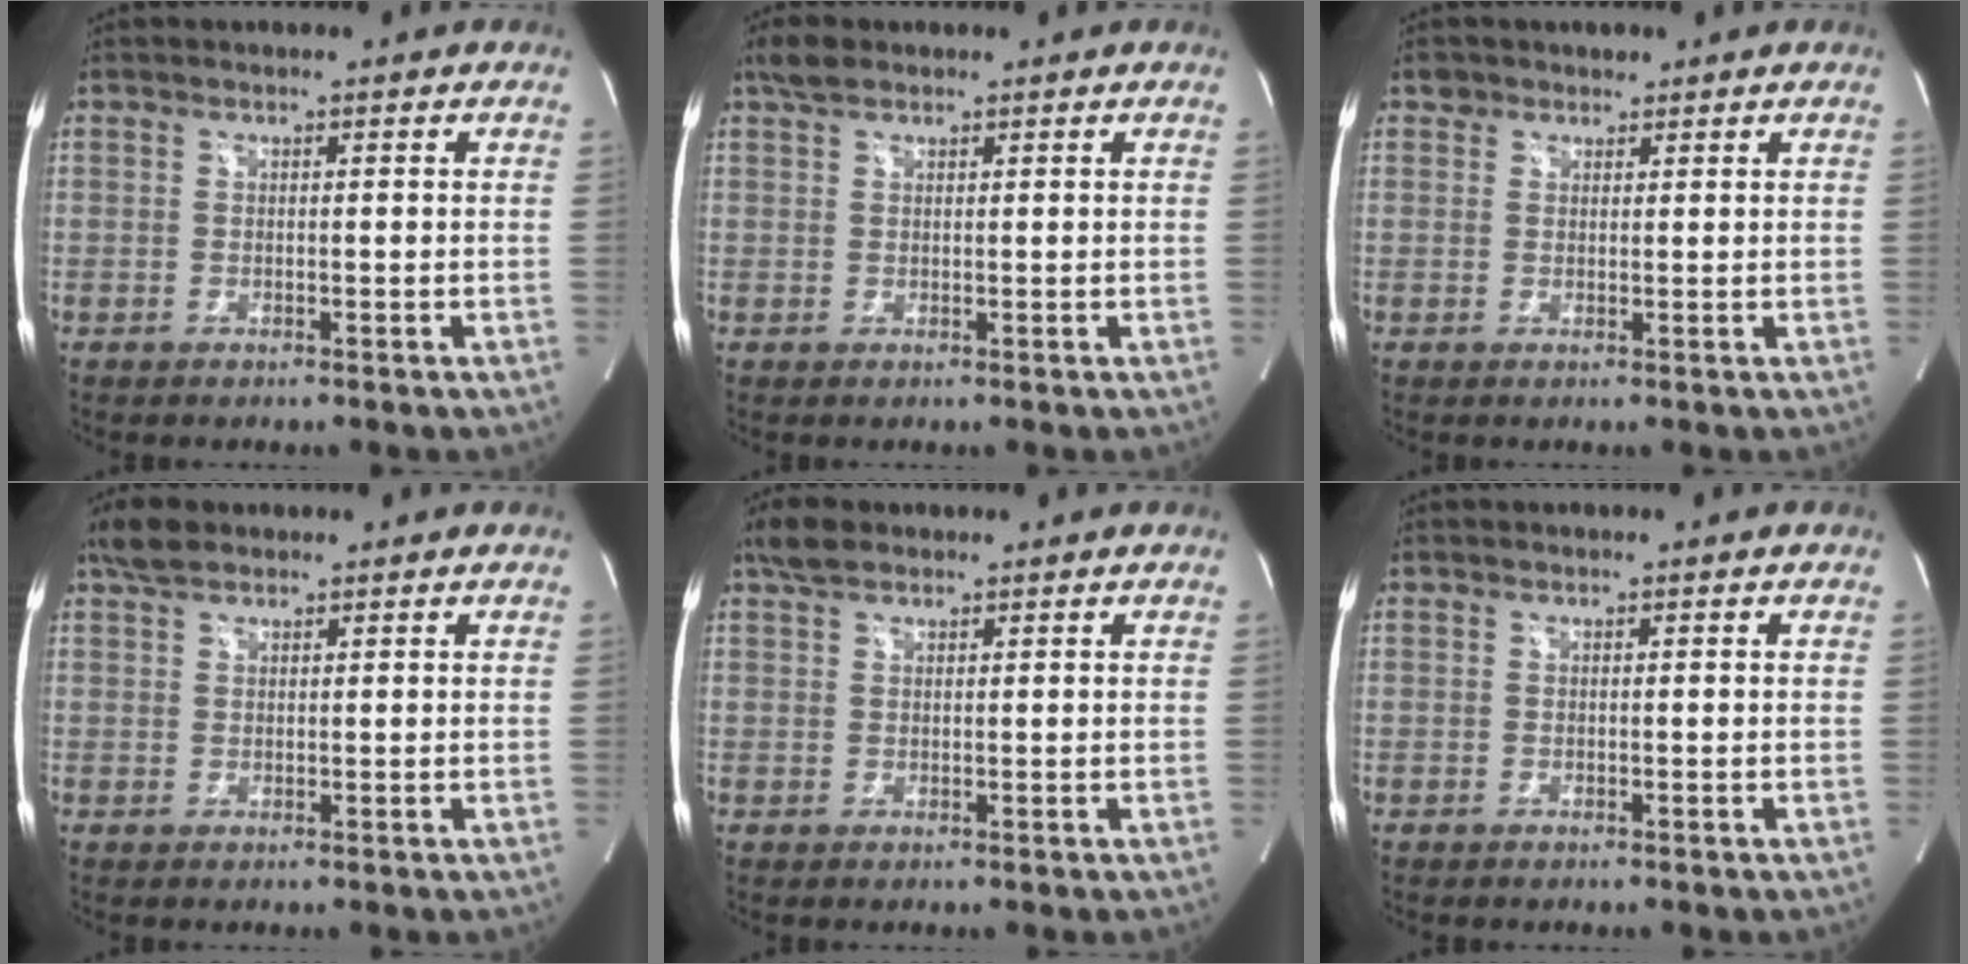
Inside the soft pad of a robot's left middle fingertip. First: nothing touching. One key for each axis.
{"total": 2.4, "fx": 1.8, "fy": 1.0, "fz": 1.1, "tx": -0.029, "ty": 0.012, "tz": 0.036}
{"total": 1.9, "fx": 1.3, "fy": 1.3, "fz": -0.1, "tx": 0.008, "ty": 0.003, "tz": 0.016}
{"total": 3.2, "fx": 2.6, "fy": 1.4, "fz": 1.4, "tx": -0.037, "ty": 0.014, "tz": 0.050}
{"total": 2.9, "fx": 2.3, "fy": 1.3, "fz": 1.4, "tx": -0.035, "ty": 0.014, "tz": 0.044}
{"total": 0.0}